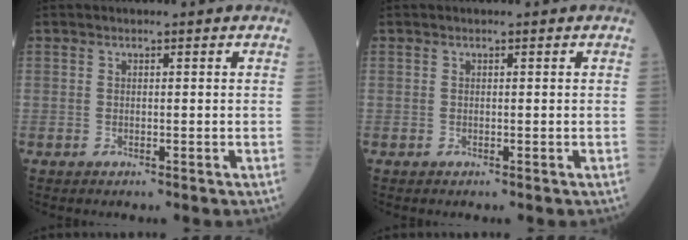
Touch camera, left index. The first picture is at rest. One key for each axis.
{"total": 0.0}